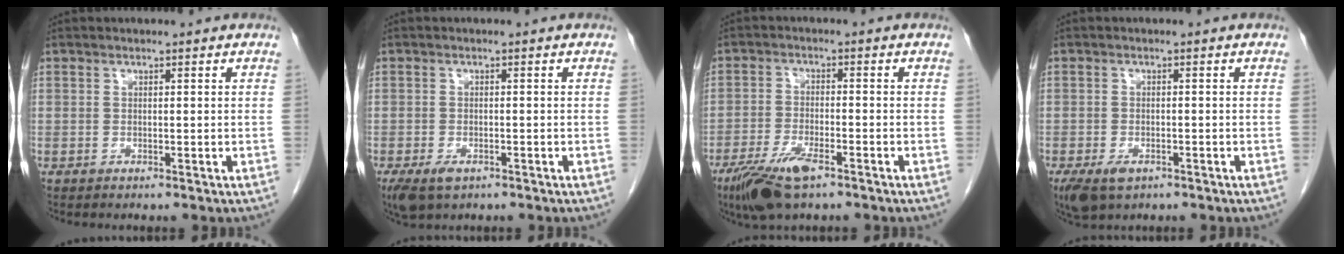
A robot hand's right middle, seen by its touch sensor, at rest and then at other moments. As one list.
[{"total": 4.4, "force": [-2.5, 2.2, 2.8], "torque": [-0.055, -0.007, -0.037]}, {"total": 7.9, "force": [-5.1, 2.1, 5.6], "torque": [-0.111, -0.013, -0.090]}, {"total": 4.8, "force": [-2.8, 2.6, 2.9], "torque": [-0.057, -0.007, -0.041]}]